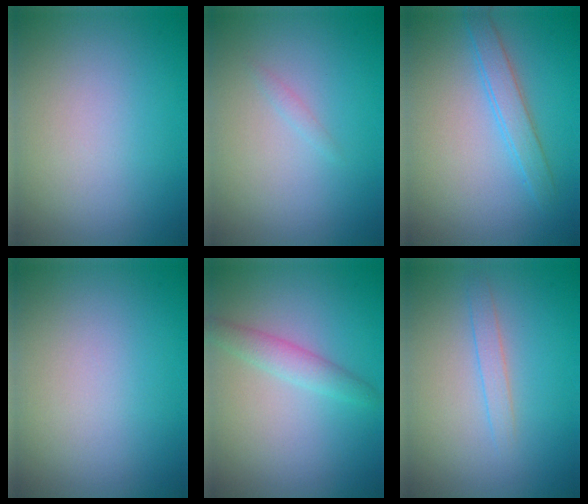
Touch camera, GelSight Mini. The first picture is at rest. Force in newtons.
{"total": 0.6, "press": 0.6, "slide": 0.0}
{"total": 2.3, "press": 2.3, "slide": 0.0}
{"total": 0.0}
{"total": 2.0, "press": 2.0, "slide": 0.1}
{"total": 1.3, "press": 1.3, "slide": 0.1}